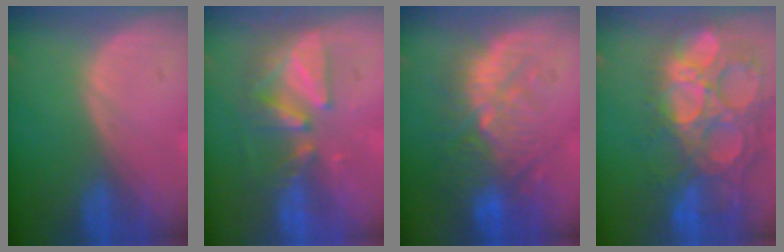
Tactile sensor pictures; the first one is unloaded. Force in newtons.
{"total": 8.9, "press": 7.8, "slide": 4.2}
{"total": 11.1, "press": 9.7, "slide": 5.4}
{"total": 15.2, "press": 12.6, "slide": 8.5}